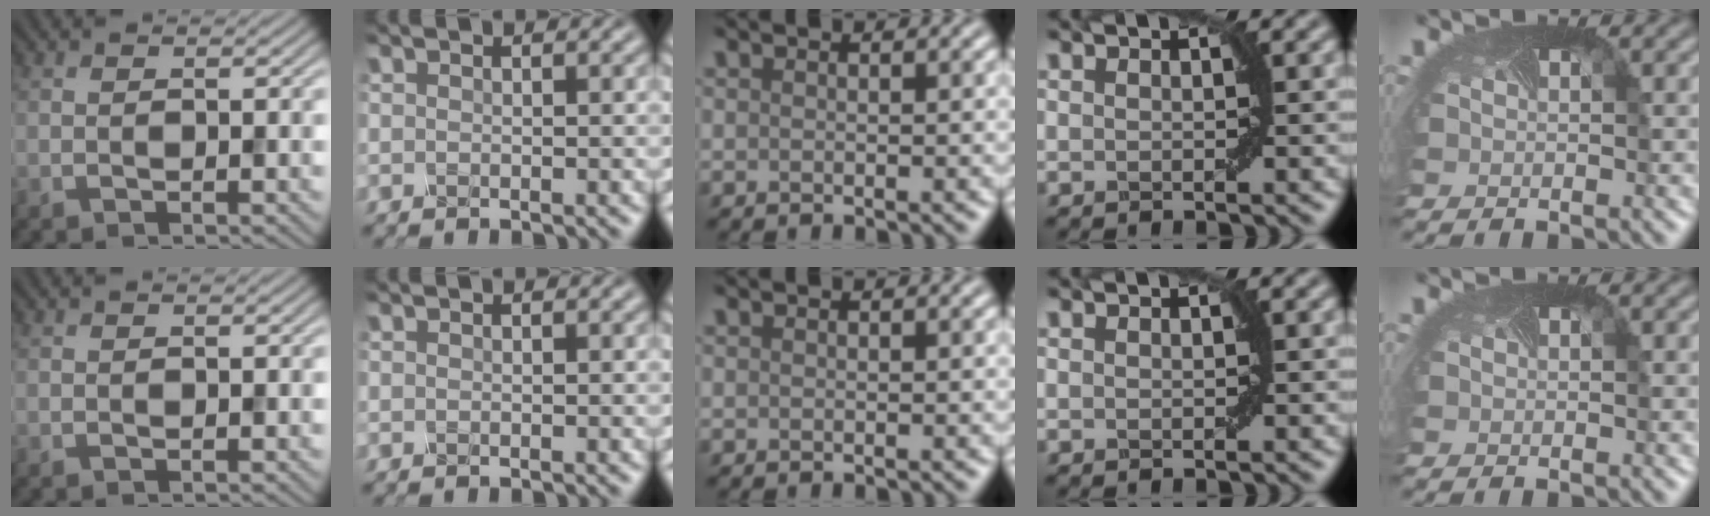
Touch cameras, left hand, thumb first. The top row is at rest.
{}